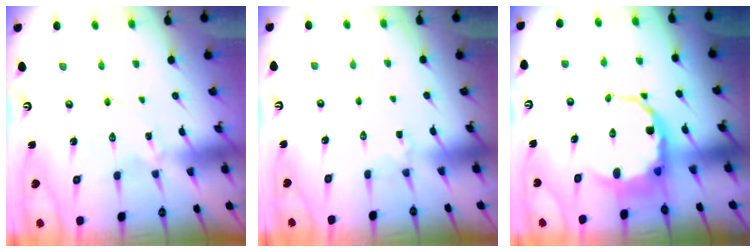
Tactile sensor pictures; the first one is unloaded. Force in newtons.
{"total": 4.4, "press": 4.2, "slide": 1.2}
{"total": 8.3, "press": 7.9, "slide": 2.5}